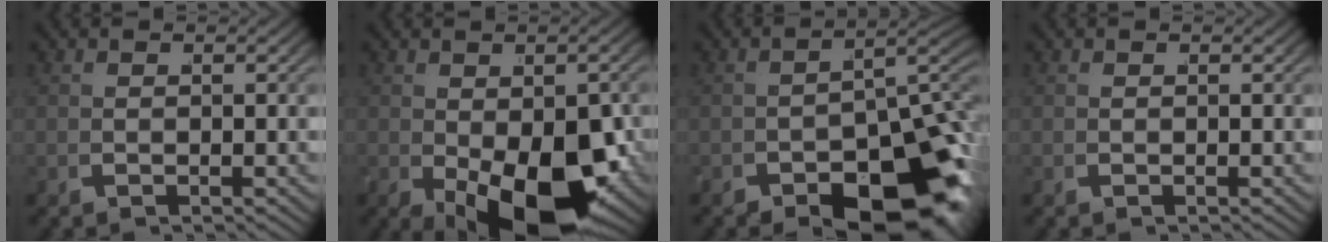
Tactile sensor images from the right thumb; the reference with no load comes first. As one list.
[{"total": 11.3, "force": [-2.5, 6.1, 9.1], "torque": [-0.160, -0.050, -0.006]}, {"total": 12.4, "force": [-4.7, 6.4, 9.5], "torque": [-0.114, -0.030, -0.056]}, {"total": 0.0}]